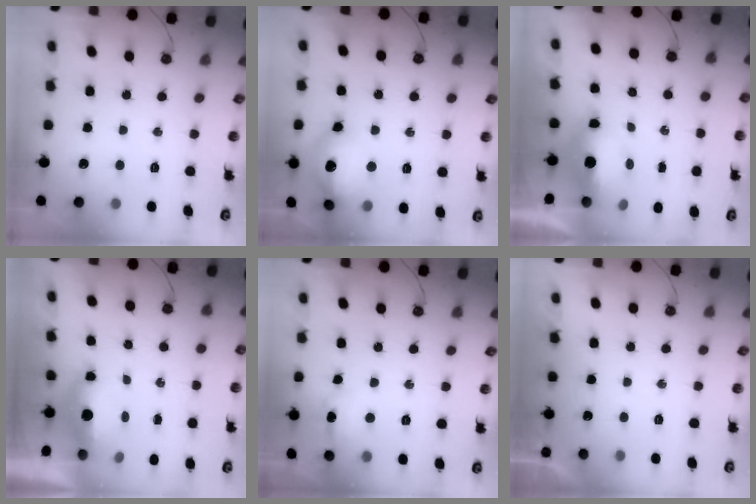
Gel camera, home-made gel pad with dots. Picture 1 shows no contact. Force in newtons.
{"total": 16.7, "press": 16.7, "slide": 1.5}
{"total": 7.7, "press": 7.6, "slide": 1.4}
{"total": 6.1, "press": 5.7, "slide": 2.1}
{"total": 8.1, "press": 8.1, "slide": 0.8}
{"total": 0.0}